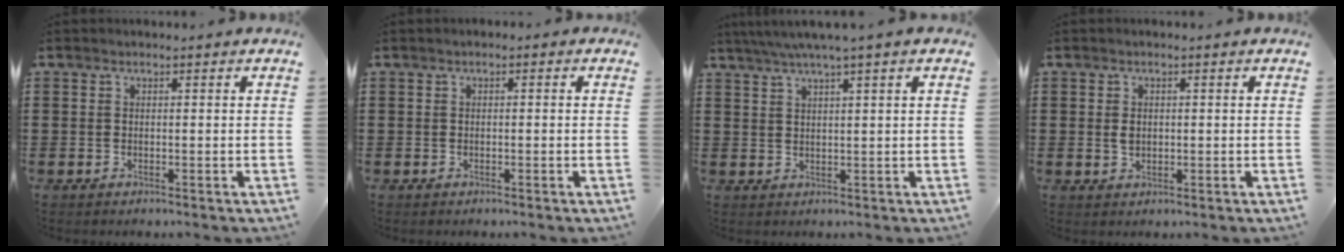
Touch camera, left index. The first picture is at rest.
{"total": 0.6, "force": [-0.4, 0.3, 0.3], "torque": [-0.007, -0.001, -0.009]}
{"total": 3.1, "force": [2.1, -0.4, 2.2], "torque": [-0.047, 0.003, 0.037]}
{"total": 1.6, "force": [0.2, 1.2, 1.1], "torque": [-0.023, 0.006, 0.002]}